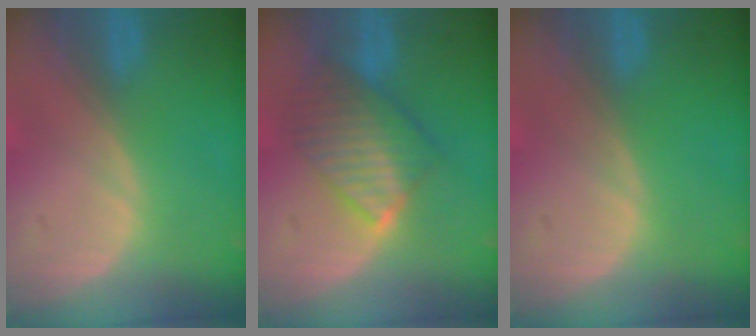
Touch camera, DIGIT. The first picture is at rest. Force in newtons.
{"total": 6.9, "press": 6.8, "slide": 1.2}
{"total": 0.0}